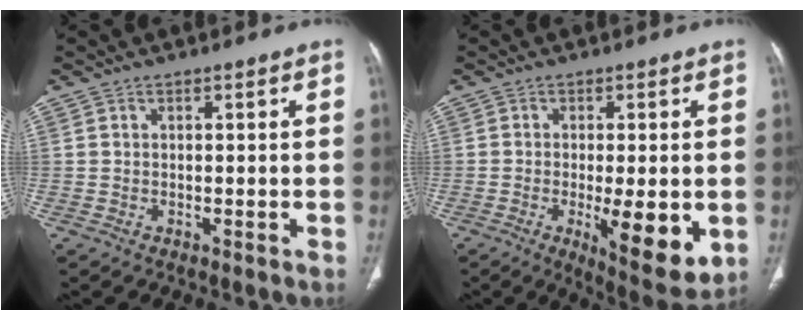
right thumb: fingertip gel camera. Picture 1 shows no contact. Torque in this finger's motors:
{"motor_torque": [1.08, 2.03, -0.05, 0.04, 0.27]}